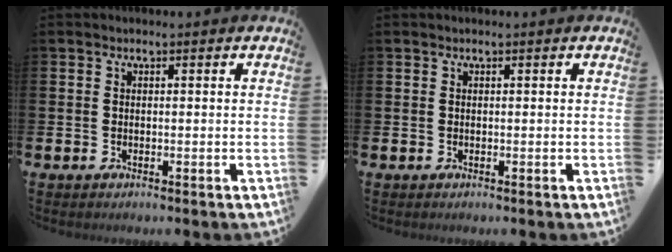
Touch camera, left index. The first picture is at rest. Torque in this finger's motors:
{"motor_torque": [0.31, 0.09, -0.01, -0.01]}